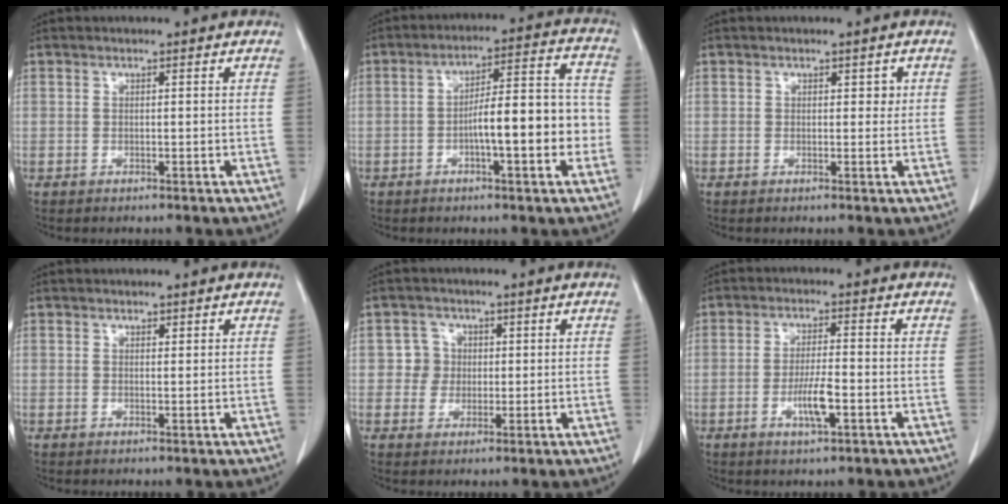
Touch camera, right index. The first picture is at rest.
{"total": 11.5, "force": [-2.6, 2.4, 11.0], "torque": [-0.167, 0.031, -0.038]}
{"total": 1.4, "force": [0.5, 1.0, 0.8], "torque": [-0.002, 0.000, 0.005]}
{"total": 0.6, "force": [0.5, 0.3, 0.2], "torque": [-0.005, -0.004, 0.008]}
{"total": 3.5, "force": [0.5, 3.4, 0.1], "torque": [0.009, 0.009, 0.008]}
{"total": 5.1, "force": [-1.7, 0.7, 4.7], "torque": [-0.091, -0.005, -0.030]}